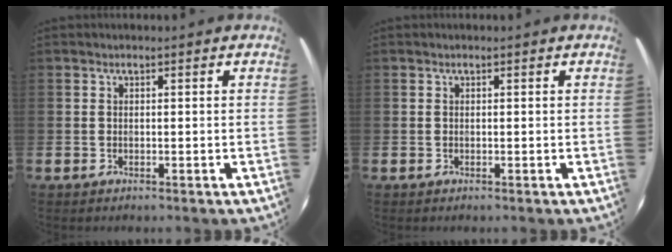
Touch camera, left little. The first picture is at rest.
{"total": 0.0}